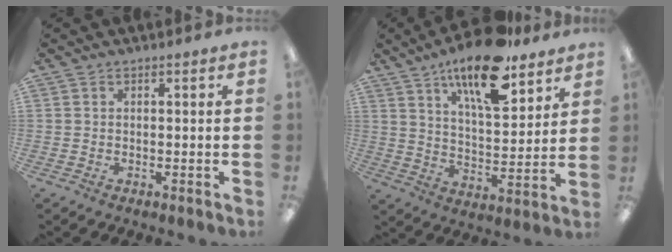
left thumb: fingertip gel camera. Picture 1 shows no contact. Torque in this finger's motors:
{"motor_torque": [0.26, 0.46, 1.39, -1.38, 0.28]}